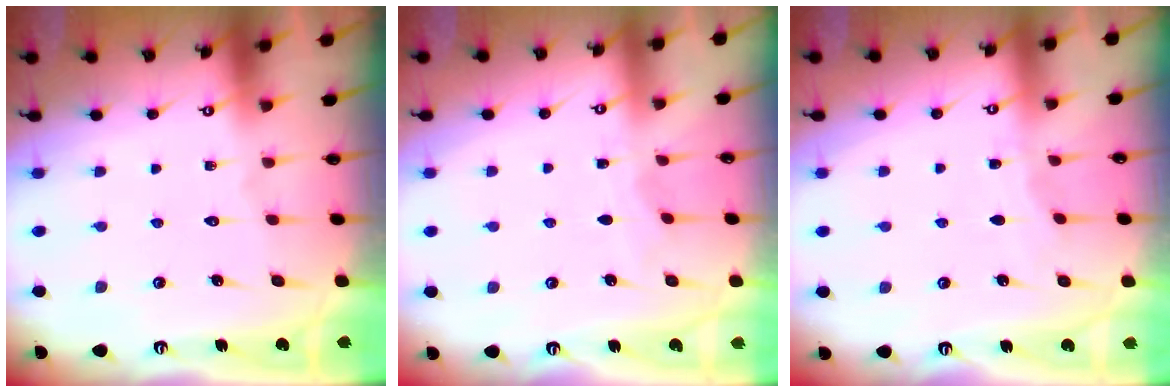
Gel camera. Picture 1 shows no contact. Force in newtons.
{"total": 3.2, "press": 3.2, "slide": 0.4}
{"total": 2.7, "press": 2.6, "slide": 0.5}